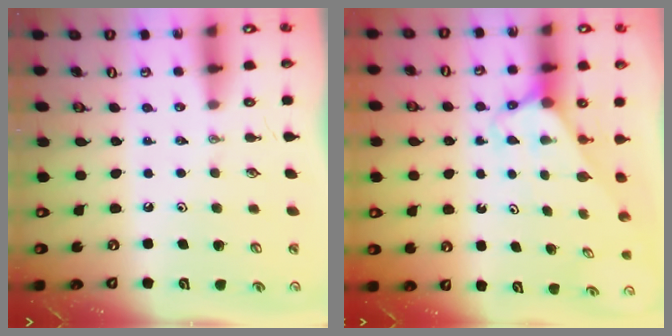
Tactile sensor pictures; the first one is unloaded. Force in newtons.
{"total": 2.6, "press": 2.6, "slide": 0.1}